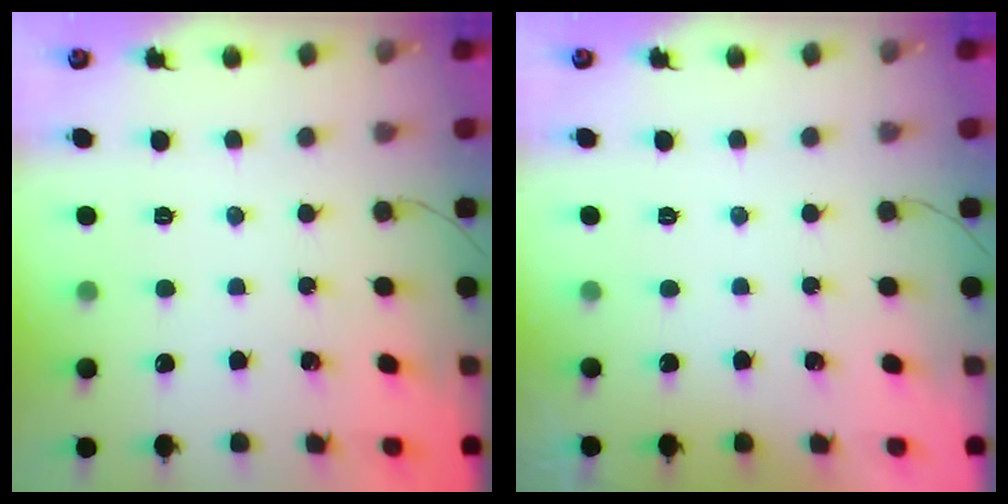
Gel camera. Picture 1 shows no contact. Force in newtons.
{"total": 0.0}